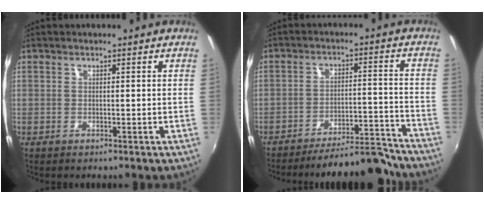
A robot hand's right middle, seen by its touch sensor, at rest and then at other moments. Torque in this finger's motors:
{"motor_torque": [0.97, -1.17, 0.19, 0.04]}